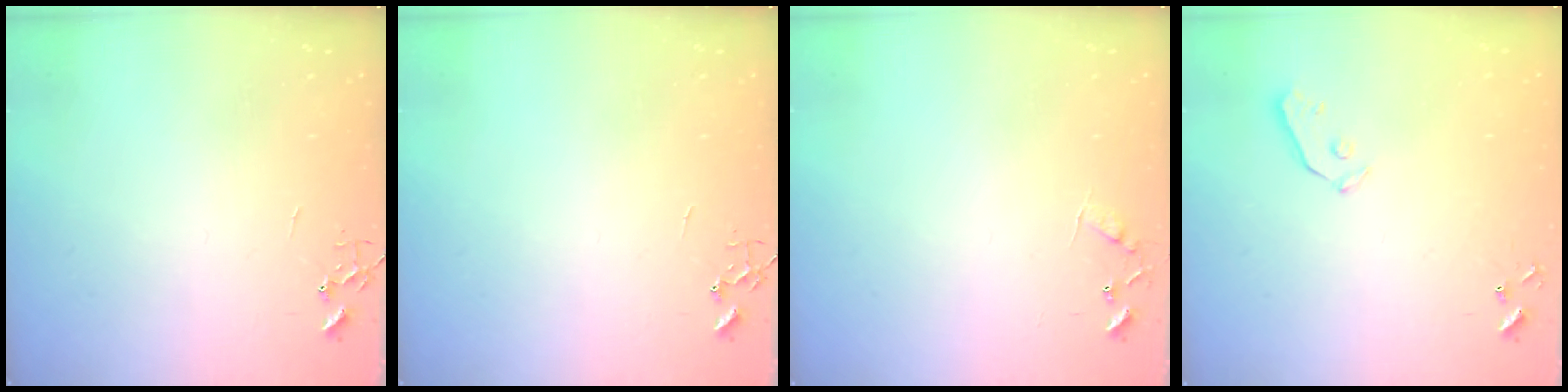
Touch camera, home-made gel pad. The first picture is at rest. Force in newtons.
{"total": 0.0}
{"total": 6.5, "press": 6.5, "slide": 0.6}
{"total": 3.2, "press": 3.2, "slide": 0.4}